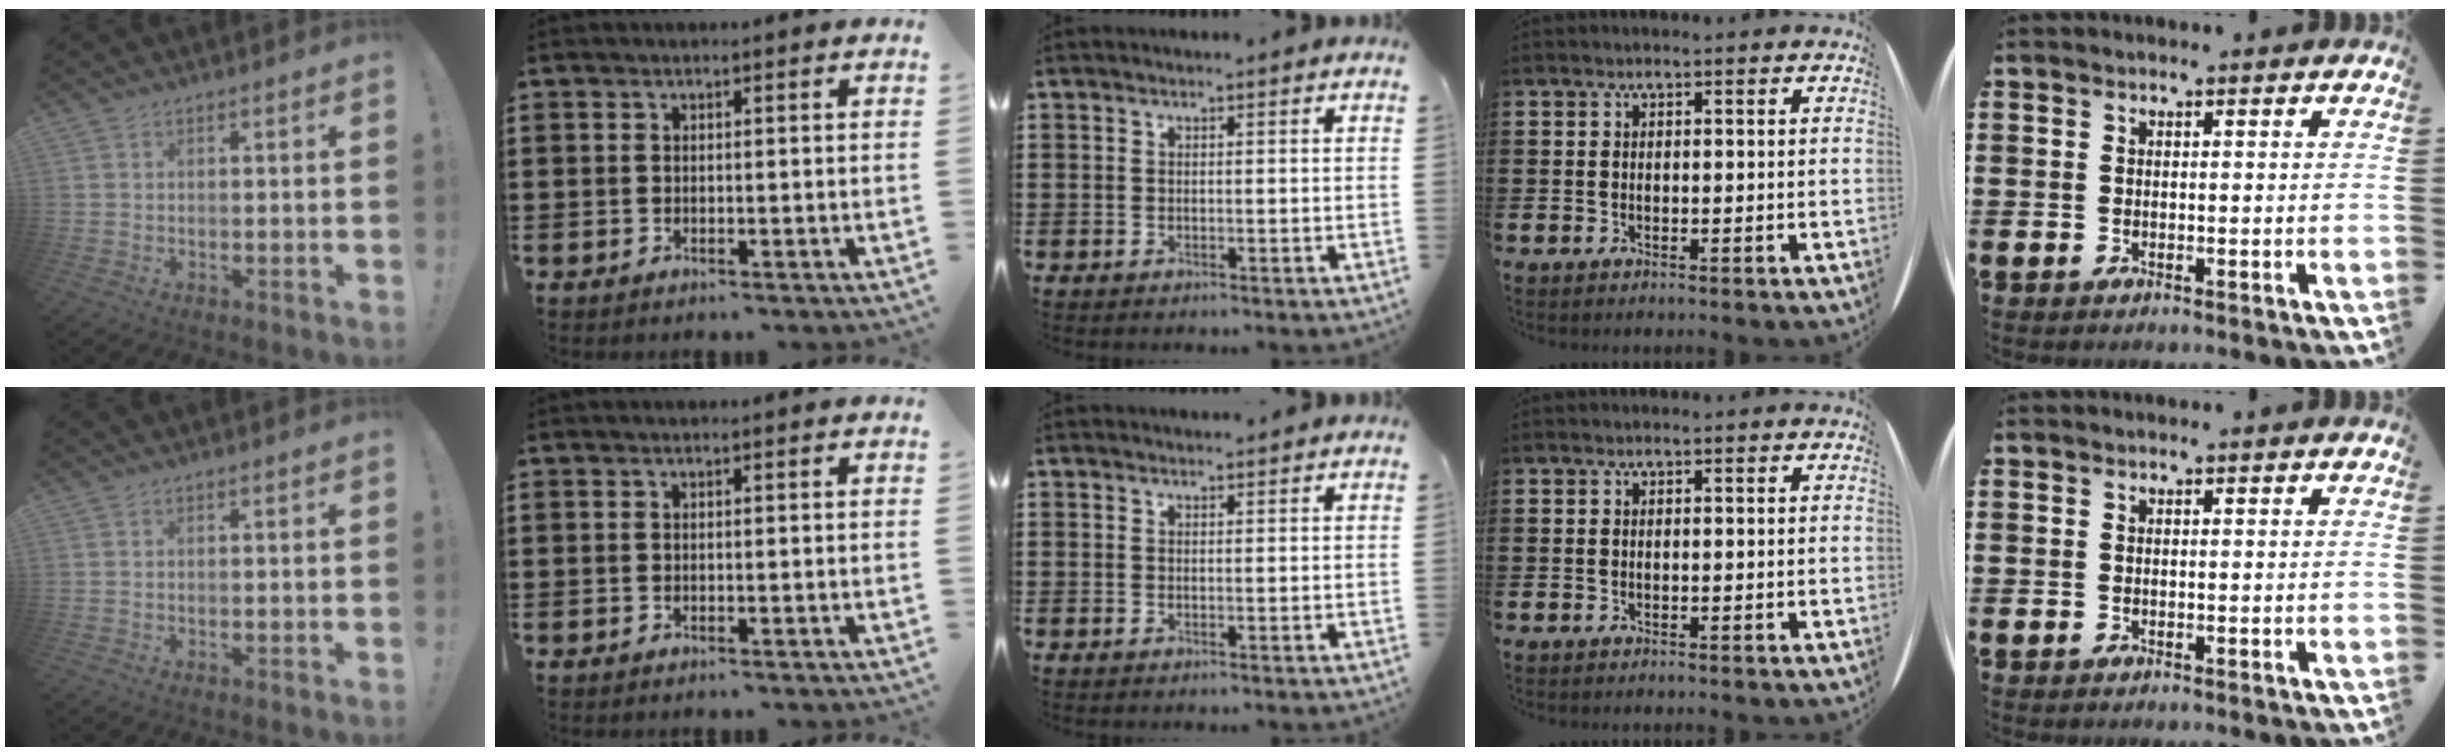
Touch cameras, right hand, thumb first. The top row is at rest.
{"middle": {"total": 0.7, "force": [0.7, 0.0, -0.1], "torque": [-0.001, -0.003, 0.014]}}